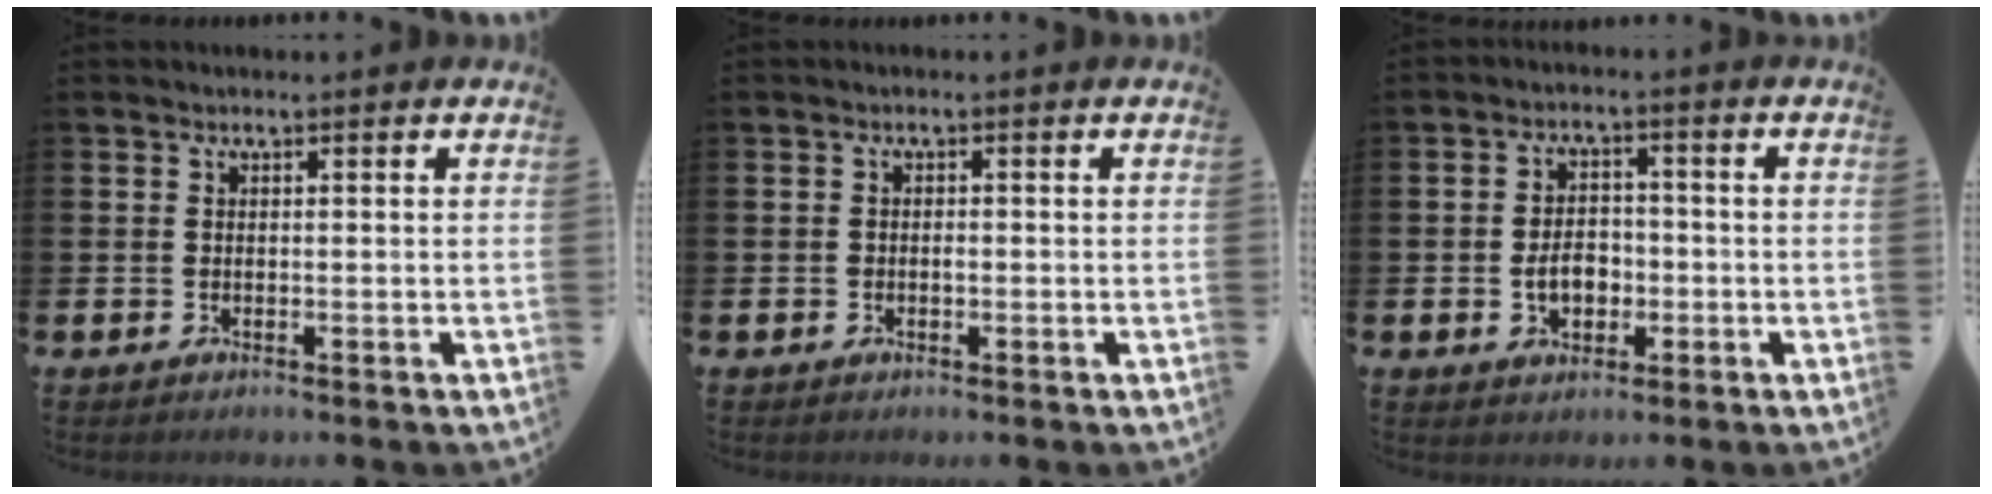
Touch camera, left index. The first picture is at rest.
{"total": 0.7, "force": [-0.2, 0.5, 0.5], "torque": [-0.009, 0.002, -0.006]}
{"total": 4.3, "force": [-1.0, 3.1, 2.9], "torque": [-0.040, -0.001, -0.025]}